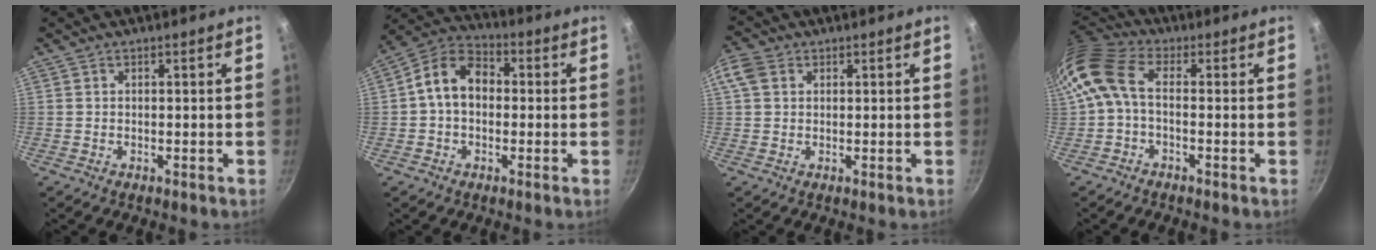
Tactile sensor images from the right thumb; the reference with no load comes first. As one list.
[{"total": 9.2, "force": [0.3, 6.8, 6.2], "torque": [-0.082, 0.028, -0.015]}, {"total": 4.4, "force": [1.5, 3.3, 2.5], "torque": [-0.049, 0.007, 0.023]}, {"total": 8.9, "force": [-0.3, 5.4, 7.0], "torque": [-0.145, 0.030, -0.020]}]